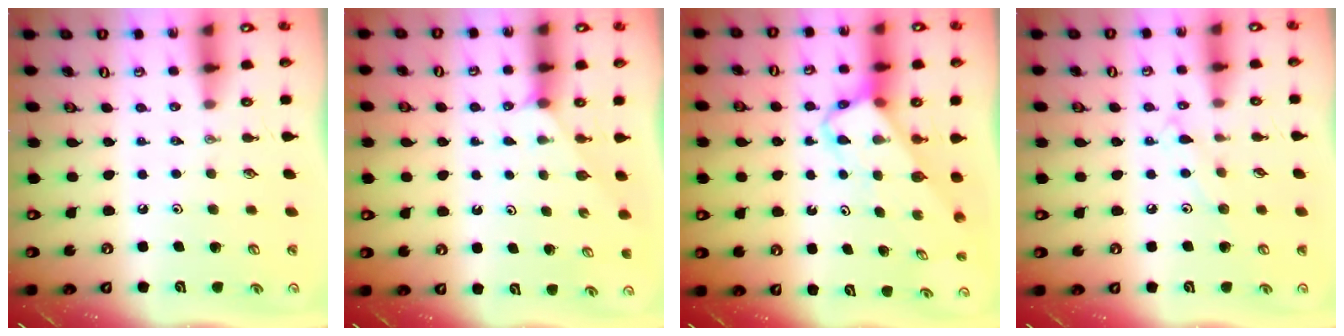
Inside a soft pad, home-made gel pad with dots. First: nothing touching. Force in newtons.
{"total": 2.1, "press": 2.0, "slide": 0.3}
{"total": 3.8, "press": 3.8, "slide": 0.2}
{"total": 7.0, "press": 7.0, "slide": 0.2}